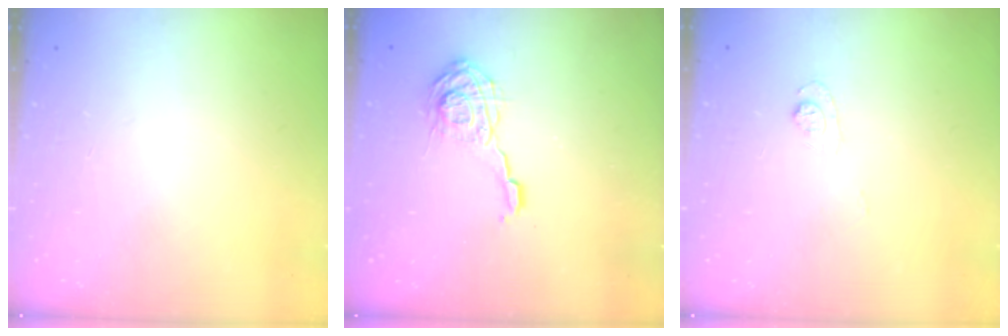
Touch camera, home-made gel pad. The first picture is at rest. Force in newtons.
{"total": 9.9, "press": 9.9, "slide": 0.5}
{"total": 5.0, "press": 4.9, "slide": 0.5}